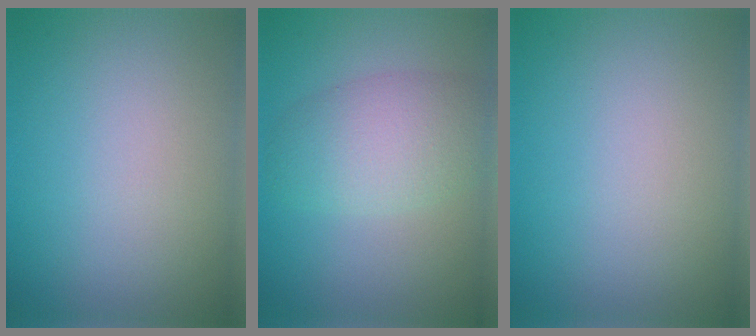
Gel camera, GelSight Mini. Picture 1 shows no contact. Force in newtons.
{"total": 5.0, "press": 5.0, "slide": 0.2}
{"total": 0.0}